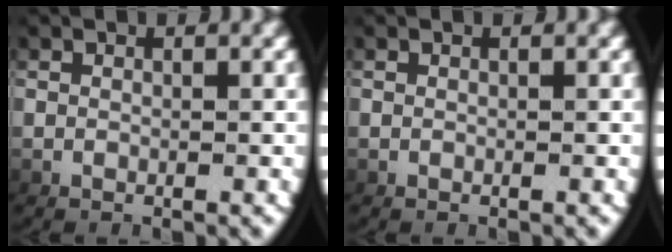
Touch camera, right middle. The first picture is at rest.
{"total": 0.0}